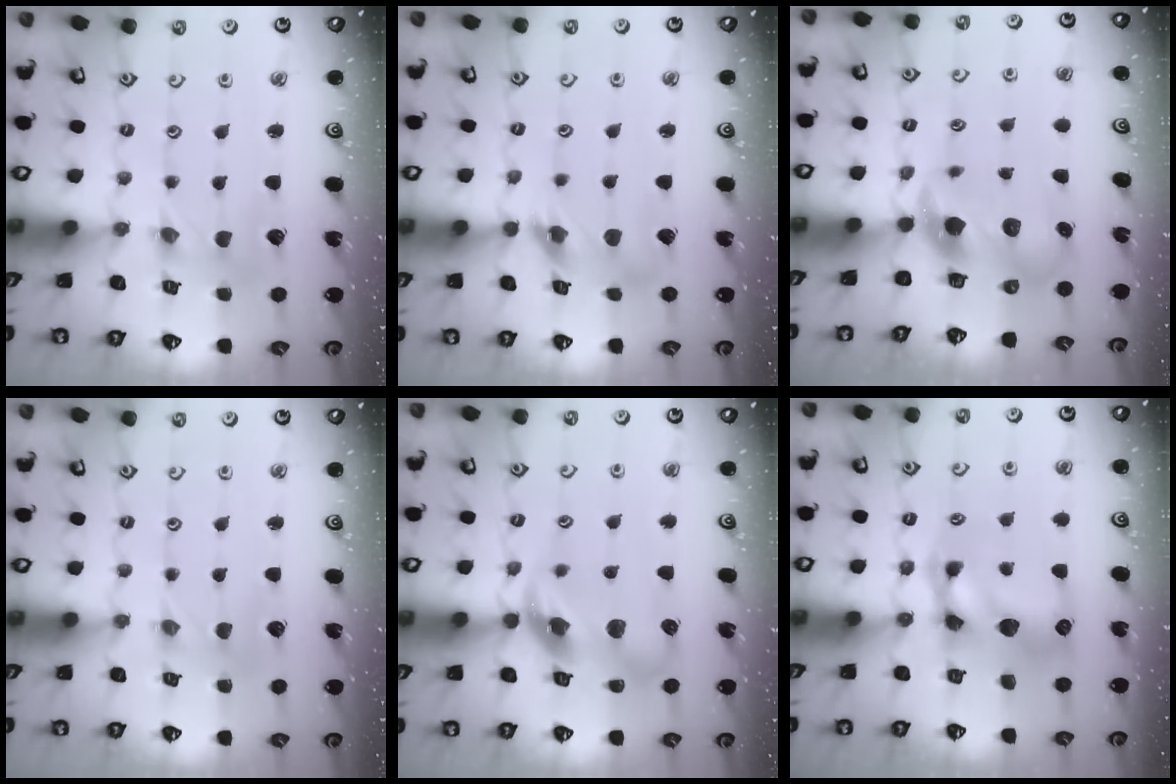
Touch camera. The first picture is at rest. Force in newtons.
{"total": 10.2, "press": 10.1, "slide": 1.2}
{"total": 7.6, "press": 7.5, "slide": 1.1}
{"total": 0.7, "press": 0.7, "slide": 0.1}
{"total": 12.9, "press": 12.8, "slide": 1.9}
{"total": 15.3, "press": 15.3, "slide": 0.8}